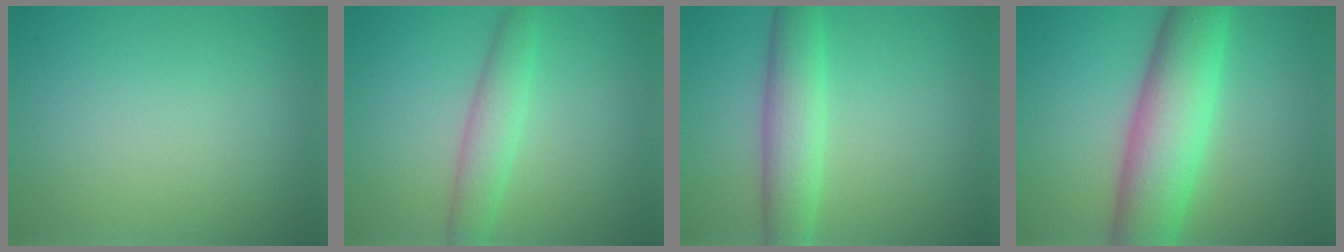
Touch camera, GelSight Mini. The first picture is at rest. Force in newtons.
{"total": 3.0, "press": 3.0, "slide": 0.1}
{"total": 4.6, "press": 4.6, "slide": 0.1}
{"total": 9.0, "press": 9.0, "slide": 0.3}